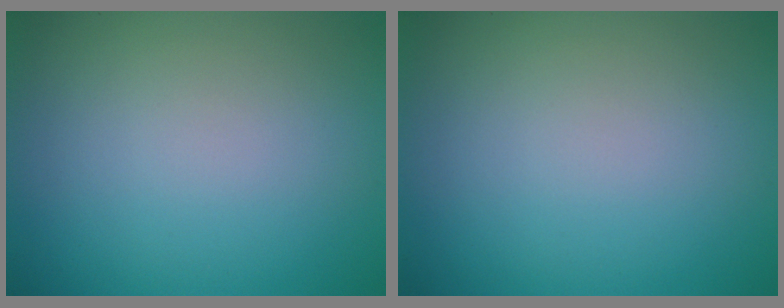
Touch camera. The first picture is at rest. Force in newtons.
{"total": 0.0}